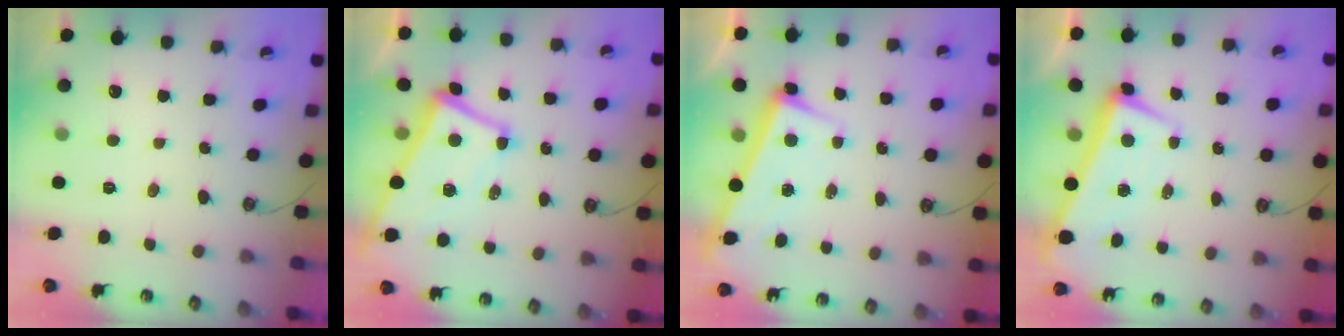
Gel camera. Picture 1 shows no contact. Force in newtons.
{"total": 1.4, "press": 1.1, "slide": 0.9}
{"total": 2.6, "press": 2.5, "slide": 0.7}
{"total": 2.0, "press": 1.9, "slide": 0.6}